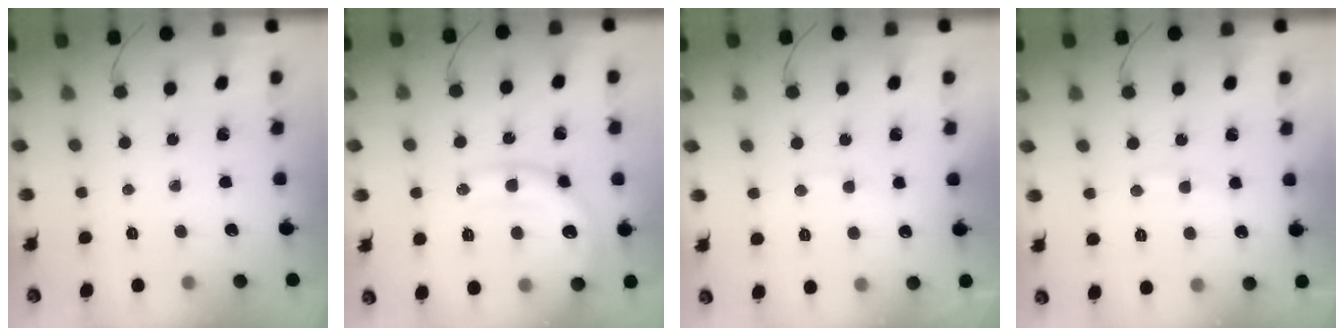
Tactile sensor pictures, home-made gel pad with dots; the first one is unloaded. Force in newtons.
{"total": 13.8, "press": 13.7, "slide": 1.5}
{"total": 8.7, "press": 8.6, "slide": 1.2}
{"total": 7.8, "press": 7.7, "slide": 1.5}